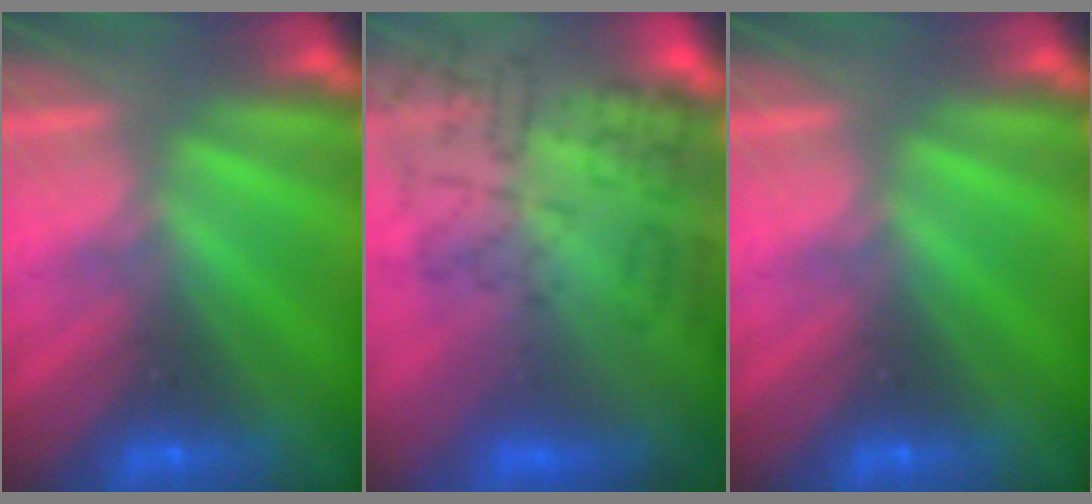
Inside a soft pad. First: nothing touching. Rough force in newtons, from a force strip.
{"total": 10.8}
{"total": 0.0}